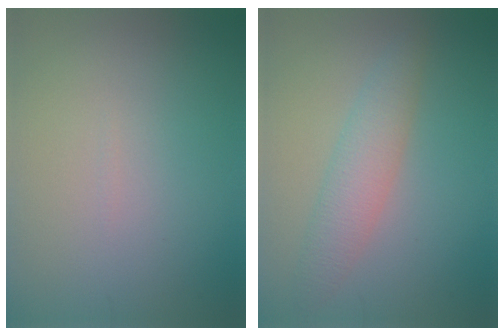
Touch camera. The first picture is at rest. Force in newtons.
{"total": 3.0, "press": 3.0, "slide": 0.0}